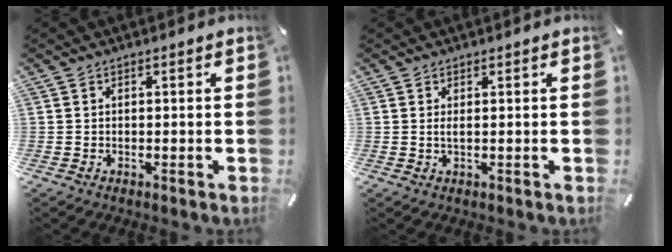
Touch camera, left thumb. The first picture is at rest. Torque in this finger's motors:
{"motor_torque": [0.43, 0.45, 0.20, -0.10, 0.00]}